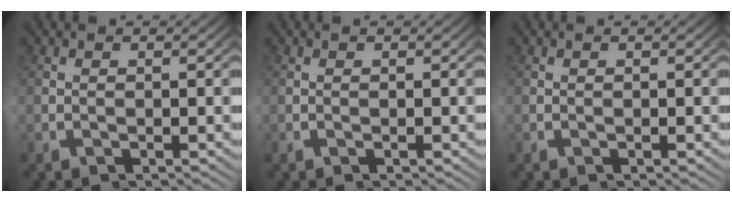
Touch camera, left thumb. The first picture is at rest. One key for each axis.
{"total": 0.0}
{"total": 0.0}